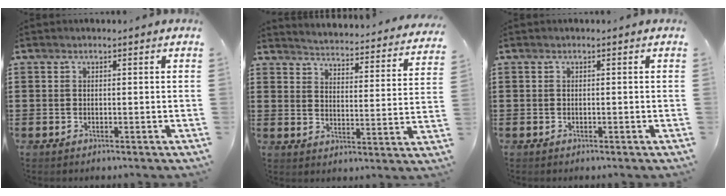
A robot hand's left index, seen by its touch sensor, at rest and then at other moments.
{"total": 3.2, "force": [3.1, -0.6, 0.0], "torque": [-0.024, -0.038, 0.045]}
{"total": 0.0}